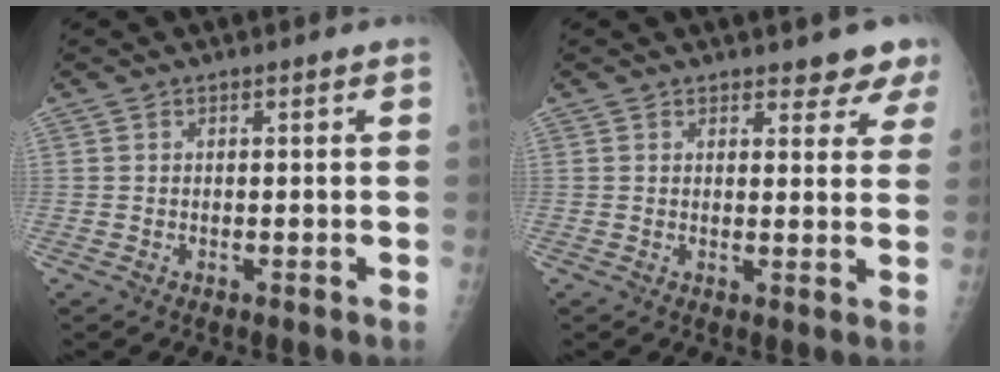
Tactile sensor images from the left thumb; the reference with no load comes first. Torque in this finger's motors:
{"motor_torque": [0.55, 0.59, 0.12, -0.29, 0.07]}